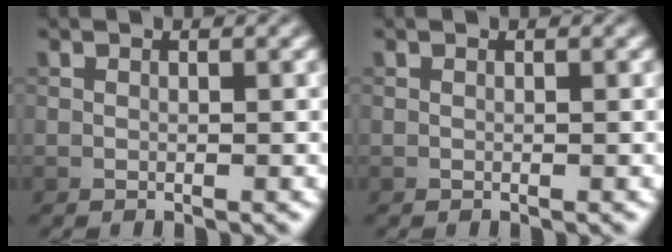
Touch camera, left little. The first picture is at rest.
{"total": 0.0}